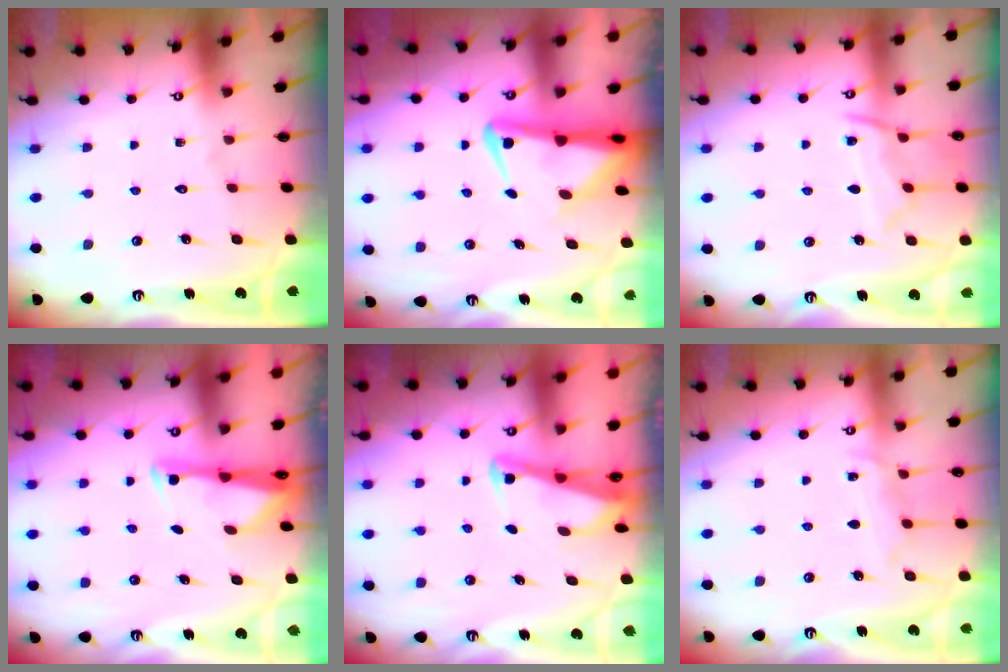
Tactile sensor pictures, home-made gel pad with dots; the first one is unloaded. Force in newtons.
{"total": 4.7, "press": 4.7, "slide": 0.7}
{"total": 9.8, "press": 9.8, "slide": 0.8}
{"total": 2.7, "press": 2.6, "slide": 0.4}
{"total": 2.9, "press": 2.8, "slide": 0.3}
{"total": 6.5, "press": 6.4, "slide": 0.8}